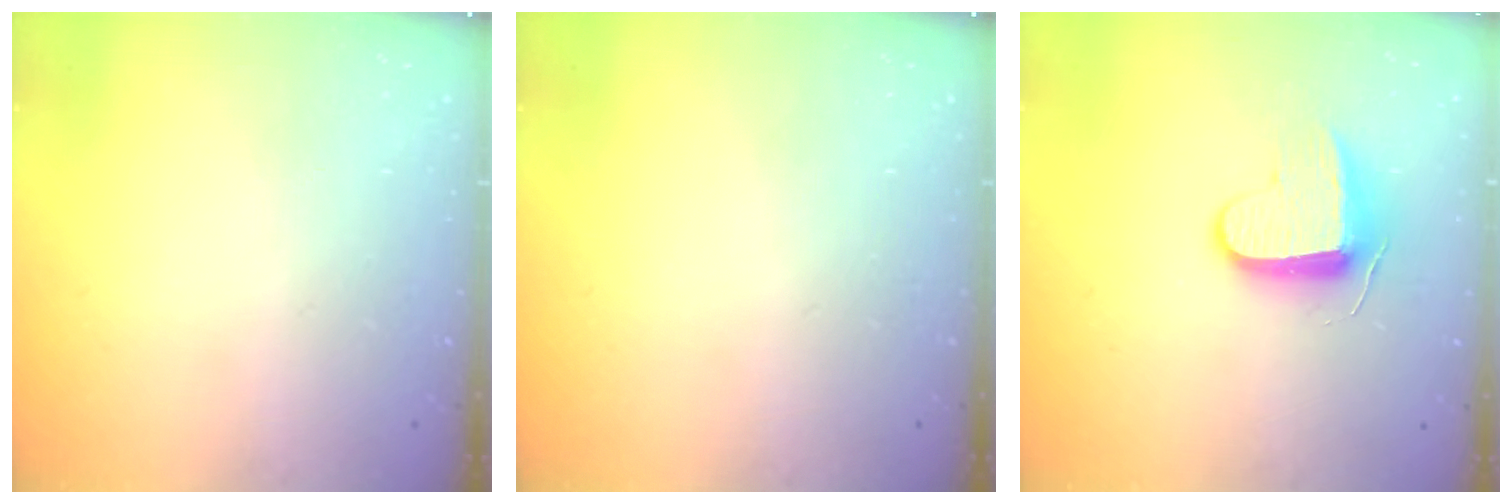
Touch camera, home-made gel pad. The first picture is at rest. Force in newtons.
{"total": 0.0}
{"total": 8.9, "press": 8.9, "slide": 0.8}